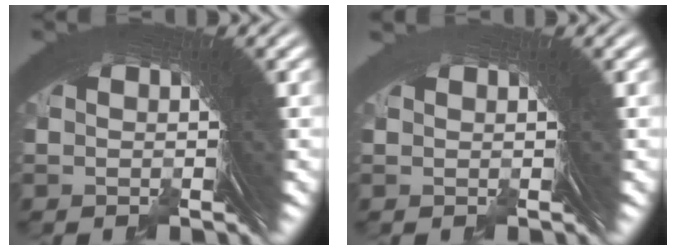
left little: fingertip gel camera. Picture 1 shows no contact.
{"total": 1.0, "force": [0.0, -0.6, -0.8], "torque": [0.026, 0.005, 0.000]}